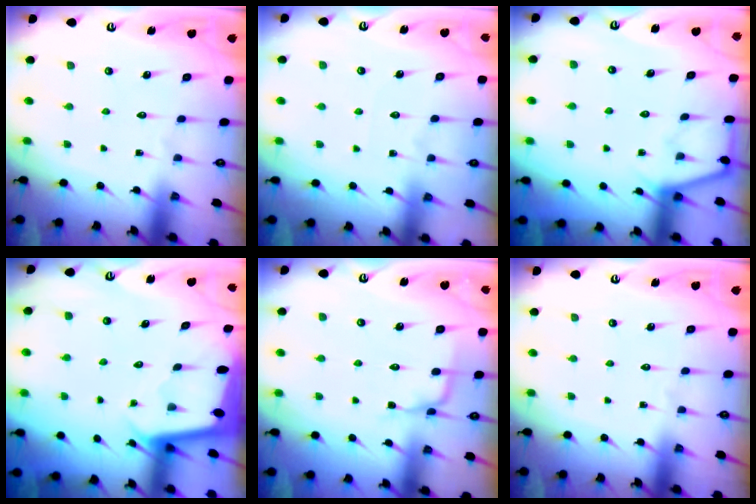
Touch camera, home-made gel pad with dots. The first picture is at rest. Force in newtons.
{"total": 3.7, "press": 3.6, "slide": 0.5}
{"total": 5.5, "press": 5.5, "slide": 0.4}
{"total": 2.0, "press": 2.0, "slide": 0.1}
{"total": 2.8, "press": 2.8, "slide": 0.4}
{"total": 0.0}